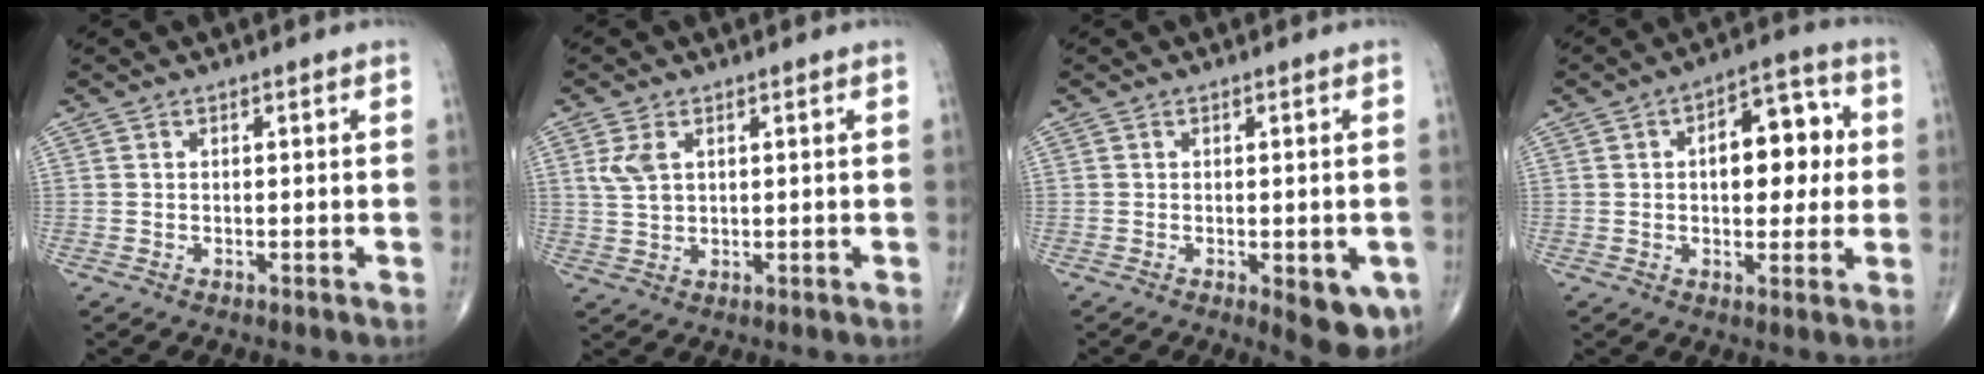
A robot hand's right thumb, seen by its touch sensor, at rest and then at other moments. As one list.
[{"total": 4.0, "force": [1.5, 2.3, 3.0], "torque": [-0.065, -0.003, 0.038]}, {"total": 7.5, "force": [-2.5, 2.9, 6.5], "torque": [-0.059, -0.011, -0.025]}, {"total": 12.0, "force": [1.6, 6.4, 10.0], "torque": [-0.103, 0.016, 0.019]}]